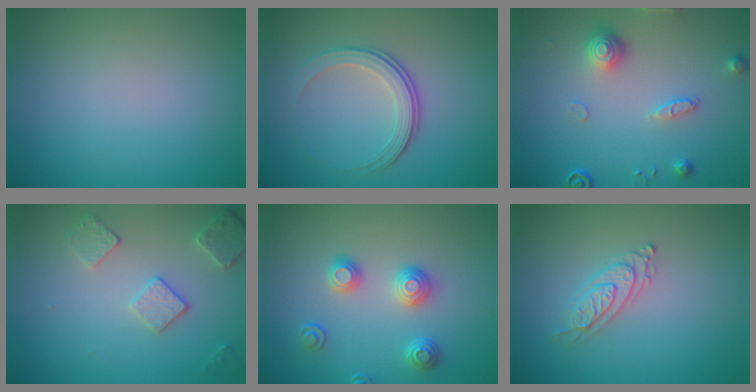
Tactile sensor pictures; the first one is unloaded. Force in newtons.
{"total": 3.6, "press": 2.4, "slide": 2.7}
{"total": 3.2, "press": 2.8, "slide": 1.4}
{"total": 2.7, "press": 2.7, "slide": 0.7}
{"total": 2.9, "press": 2.7, "slide": 1.1}
{"total": 2.2, "press": 2.0, "slide": 0.8}